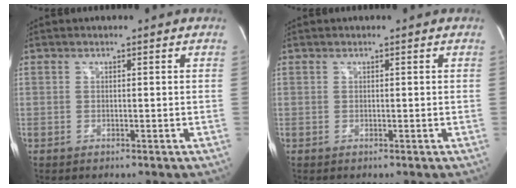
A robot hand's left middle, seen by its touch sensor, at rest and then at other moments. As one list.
[{"total": 0.0}]